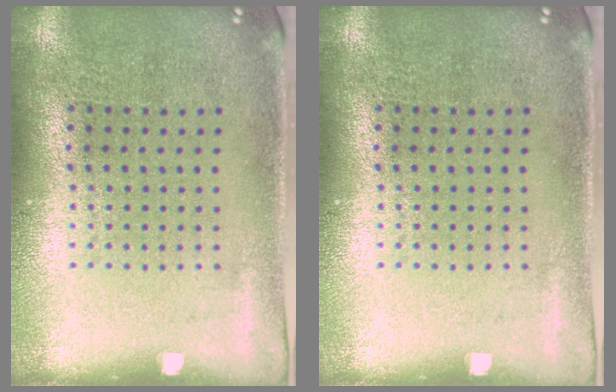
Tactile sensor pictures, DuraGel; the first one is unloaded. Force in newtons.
{"total": 0.0}